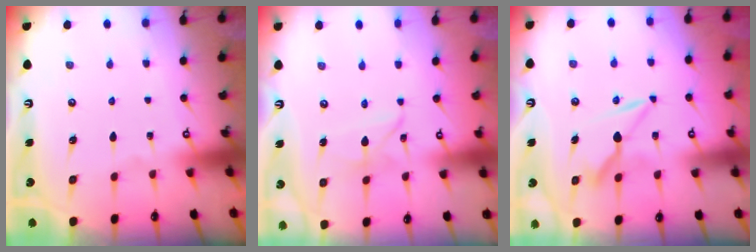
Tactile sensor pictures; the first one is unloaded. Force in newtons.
{"total": 5.1, "press": 5.1, "slide": 0.1}
{"total": 7.3, "press": 7.3, "slide": 0.6}